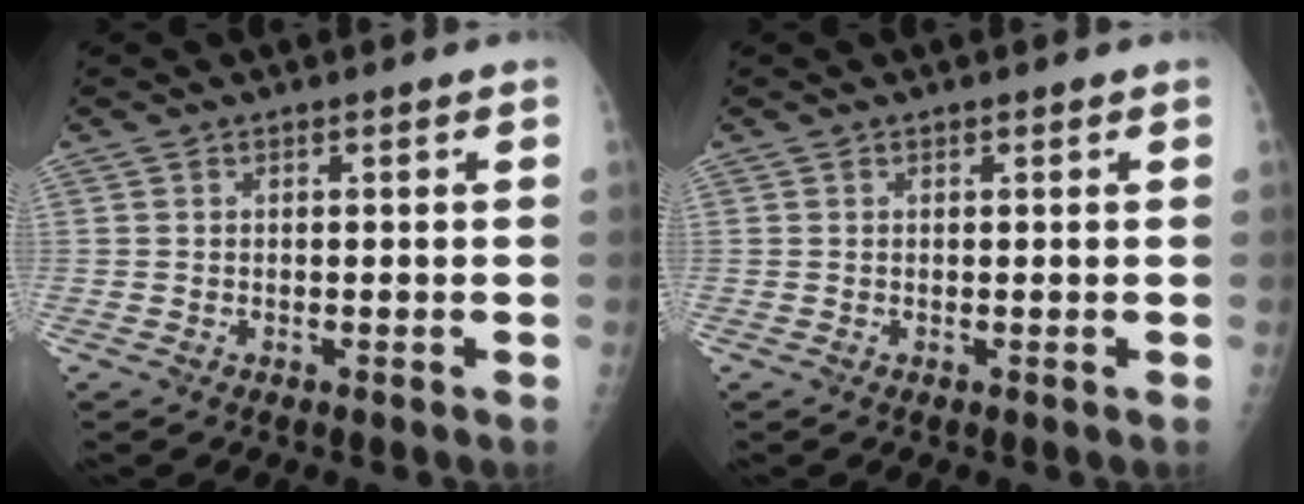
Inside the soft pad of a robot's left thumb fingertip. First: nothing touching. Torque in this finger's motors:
{"motor_torque": [-0.03, 0.13, -0.07, 0.00, 0.01]}